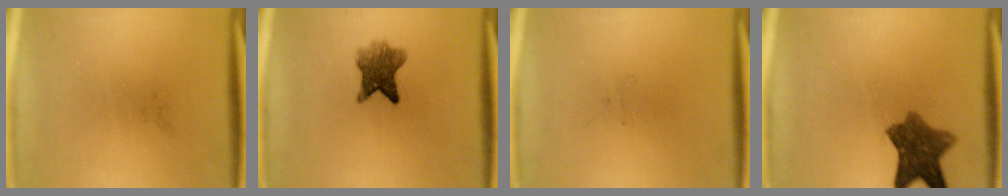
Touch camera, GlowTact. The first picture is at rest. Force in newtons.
{"total": 6.0}
{"total": 0.0}
{"total": 8.3}